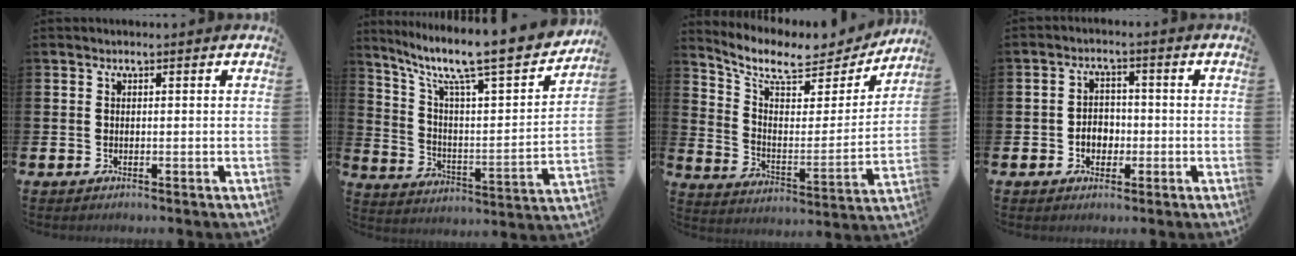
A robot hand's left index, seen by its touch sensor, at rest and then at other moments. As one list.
[{"total": 10.7, "force": [9.0, 1.7, 5.5], "torque": [-0.125, -0.075, 0.141]}, {"total": 8.7, "force": [7.7, 2.7, 2.9], "torque": [-0.094, -0.056, 0.130]}, {"total": 3.1, "force": [-0.9, 2.5, 1.6], "torque": [-0.026, 0.002, -0.022]}]